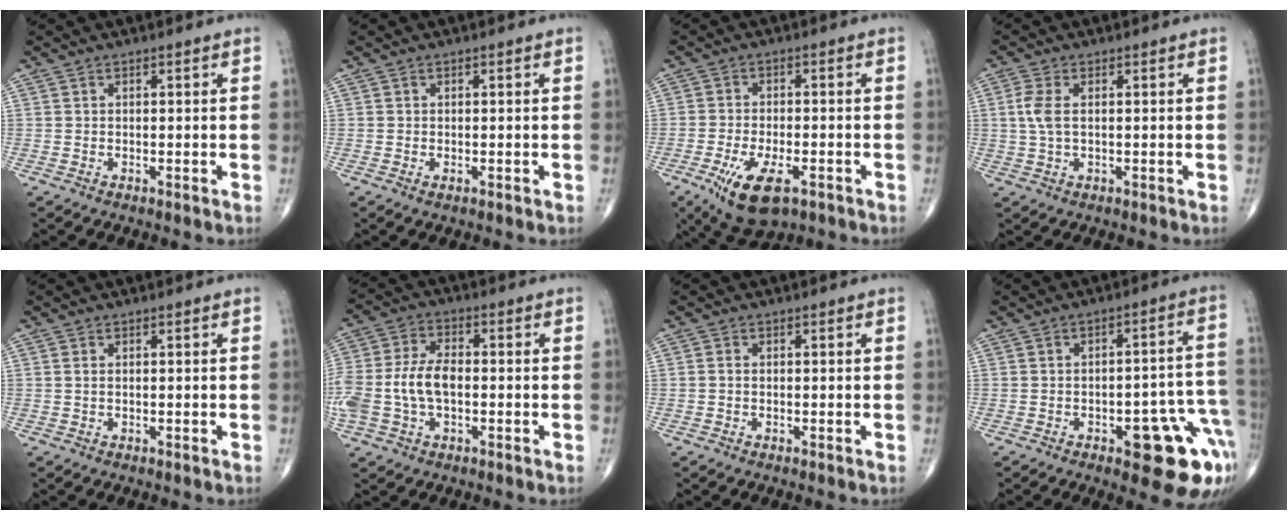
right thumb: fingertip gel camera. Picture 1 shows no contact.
{"total": 0.7, "force": [-0.2, 0.4, 0.5], "torque": [-0.008, -0.002, -0.004]}
{"total": 10.8, "force": [-5.2, 4.8, 8.2], "torque": [-0.151, 0.003, -0.080]}
{"total": 4.0, "force": [0.6, 1.9, 3.5], "torque": [-0.096, 0.005, 0.013]}
{"total": 0.6, "force": [0.1, 0.3, 0.5], "torque": [-0.015, 0.005, 0.004]}
{"total": 12.4, "force": [-1.5, 7.4, 9.8], "torque": [-0.225, 0.023, -0.027]}
{"total": 0.7, "force": [-0.2, 0.5, 0.5], "torque": [-0.008, 0.001, -0.006]}
{"total": 15.0, "force": [-6.2, 5.5, 12.4], "torque": [-0.089, 0.049, -0.060]}